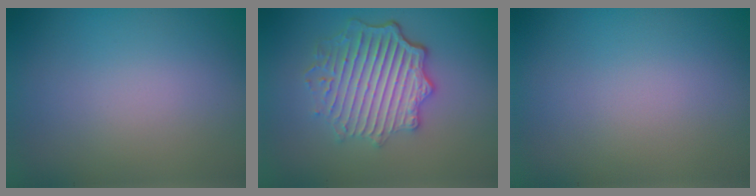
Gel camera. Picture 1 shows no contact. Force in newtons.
{"total": 6.0, "press": 4.5, "slide": 4.0}
{"total": 0.0}